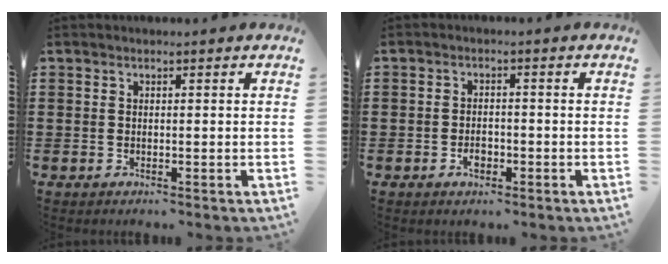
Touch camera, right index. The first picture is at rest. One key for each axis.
{"total": 2.1, "fx": -1.0, "fy": 1.1, "fz": 1.6, "tx": -0.032, "ty": -0.001, "tz": -0.017}